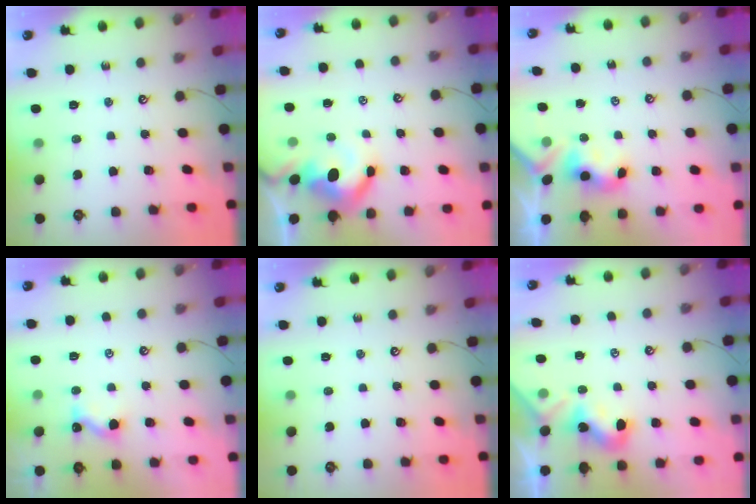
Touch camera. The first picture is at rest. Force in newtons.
{"total": 6.8, "press": 6.6, "slide": 1.5}
{"total": 3.6, "press": 3.6, "slide": 0.2}
{"total": 0.0}
{"total": 0.0}
{"total": 2.0, "press": 1.9, "slide": 0.5}